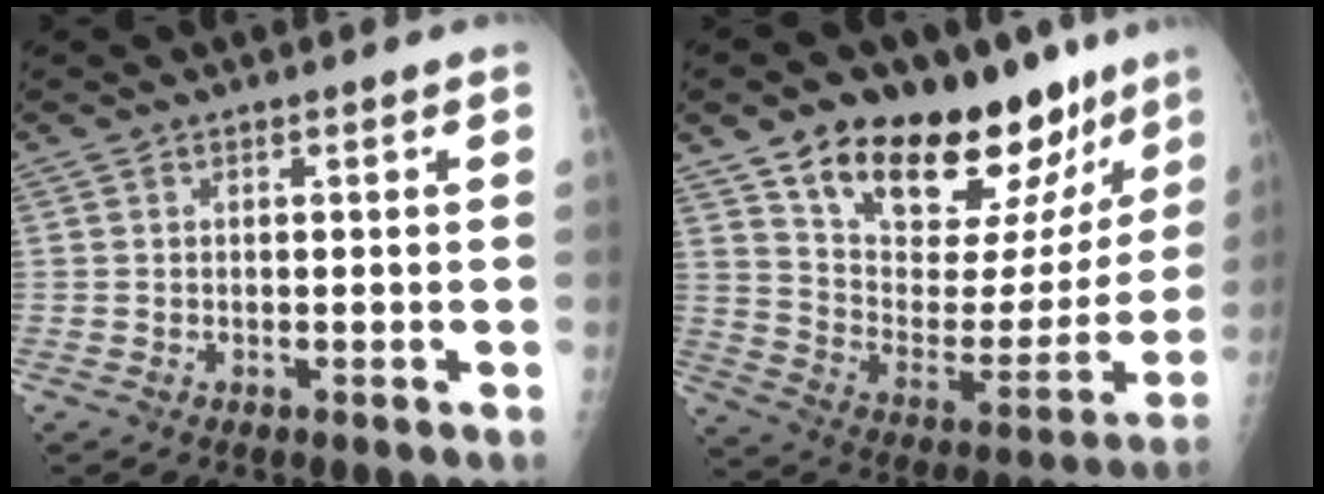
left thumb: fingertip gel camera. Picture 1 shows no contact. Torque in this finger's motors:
{"motor_torque": [0.73, 0.97, 1.51, -1.26, 0.35]}